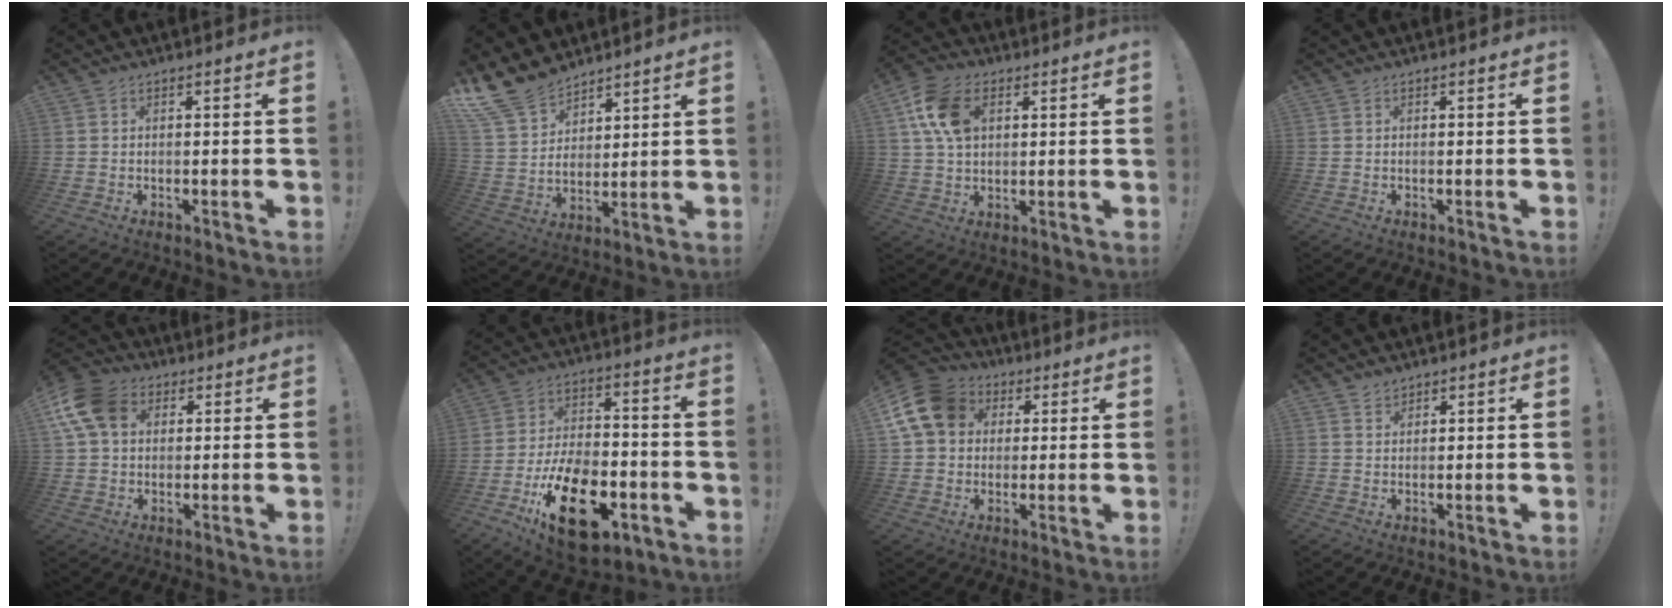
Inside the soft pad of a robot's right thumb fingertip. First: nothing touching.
{"total": 15.2, "force": [11.8, 8.2, 5.0], "torque": [-0.108, -0.078, 0.229]}
{"total": 12.7, "force": [4.4, 8.7, 8.1], "torque": [-0.143, 0.001, 0.084]}
{"total": 0.0}
{"total": 13.6, "force": [4.2, 10.0, 8.1], "torque": [-0.157, -0.004, 0.084]}
{"total": 22.5, "force": [-10.5, 12.3, 15.8], "torque": [-0.259, 0.073, -0.165]}
{"total": 15.1, "force": [4.5, 12.1, 7.8], "torque": [-0.130, -0.008, 0.090]}
{"total": 2.1, "force": [1.8, 1.0, 0.2], "torque": [0.007, -0.014, 0.034]}